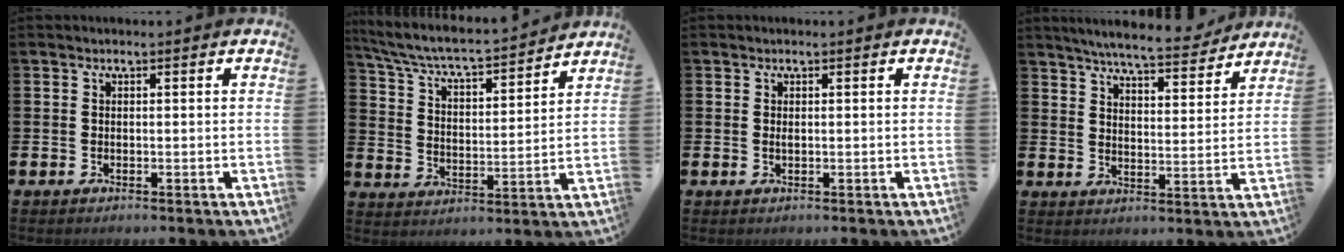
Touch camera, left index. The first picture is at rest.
{"total": 6.4, "force": [5.9, 0.7, 2.2], "torque": [-0.077, -0.047, 0.098]}
{"total": 0.5, "force": [0.2, 0.1, 0.5], "torque": [-0.008, -0.001, 0.003]}
{"total": 6.6, "force": [6.3, 0.4, 2.0], "torque": [-0.047, -0.040, 0.107]}